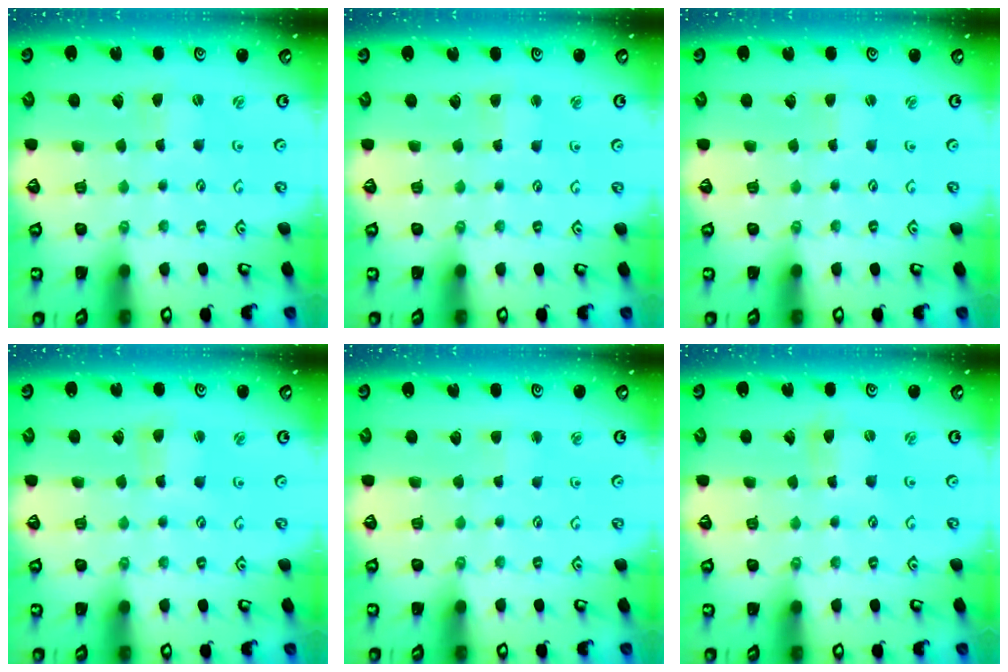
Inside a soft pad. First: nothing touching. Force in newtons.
{"total": 2.2, "press": 2.2, "slide": 0.3}
{"total": 1.1, "press": 1.1, "slide": 0.2}
{"total": 2.0, "press": 2.0, "slide": 0.3}
{"total": 1.9, "press": 1.9, "slide": 0.3}
{"total": 0.8, "press": 0.8, "slide": 0.1}